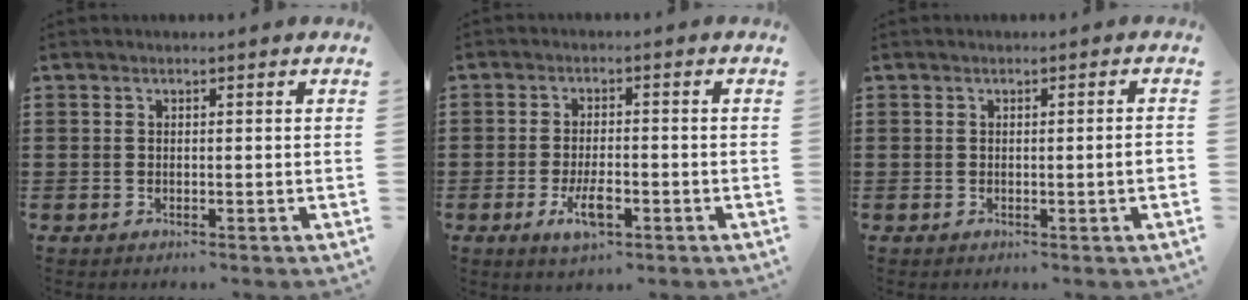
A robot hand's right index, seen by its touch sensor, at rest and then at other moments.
{"total": 5.0, "force": [-2.1, 1.7, 4.2], "torque": [-0.081, -0.006, -0.043]}
{"total": 1.6, "force": [-0.3, -0.1, 1.6], "torque": [-0.024, -0.003, -0.006]}